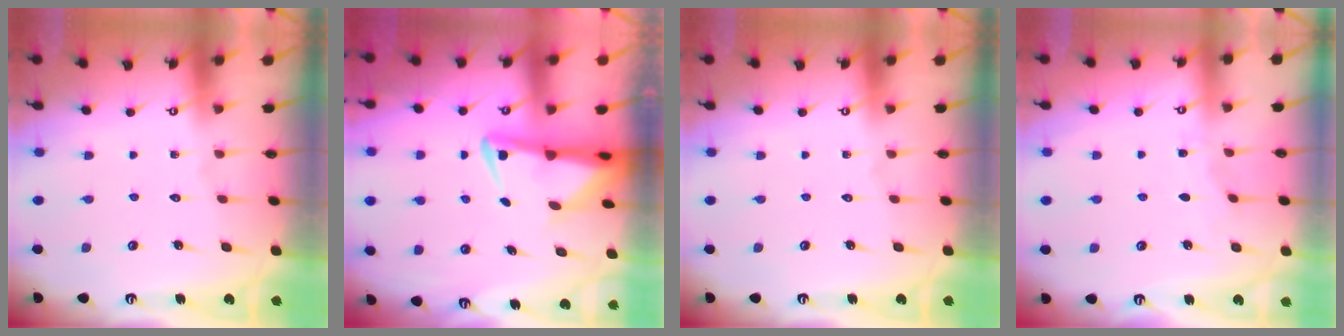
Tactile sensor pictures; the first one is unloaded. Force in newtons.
{"total": 4.3, "press": 4.2, "slide": 1.0}
{"total": 0.0}
{"total": 2.5, "press": 2.5, "slide": 0.3}